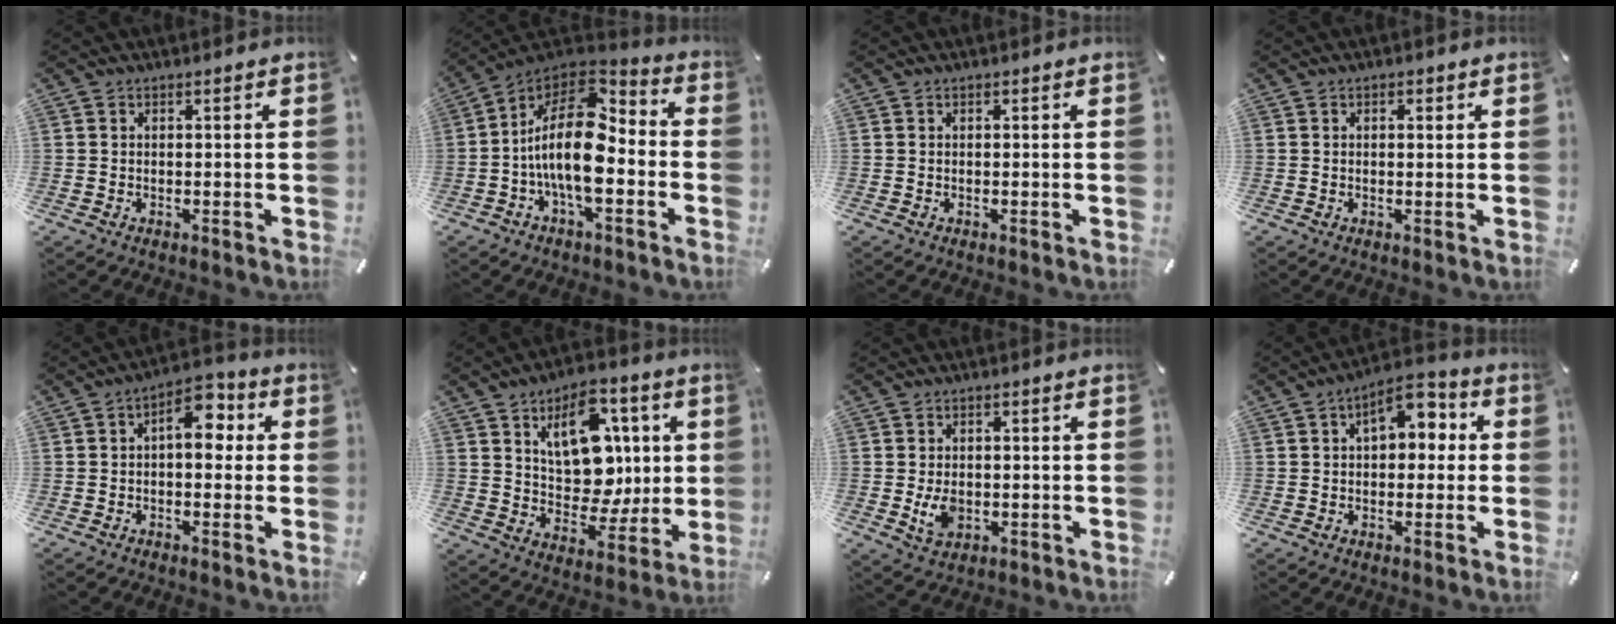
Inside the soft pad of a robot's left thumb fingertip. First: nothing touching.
{"total": 18.5, "force": [-1.7, 9.2, 16.0], "torque": [-0.326, -0.006, -0.033]}
{"total": 0.0}
{"total": 1.2, "force": [0.2, 0.7, 1.0], "torque": [-0.012, 0.002, 0.001]}
{"total": 8.7, "force": [1.5, 4.9, 7.0], "torque": [-0.094, -0.003, 0.019]}
{"total": 15.6, "force": [5.2, 11.3, 9.5], "torque": [-0.126, -0.021, 0.099]}
{"total": 5.2, "force": [-0.7, 3.7, 3.6], "torque": [-0.075, -0.005, -0.014]}
{"total": 8.8, "force": [2.6, 5.4, 6.5], "torque": [-0.073, -0.008, 0.036]}